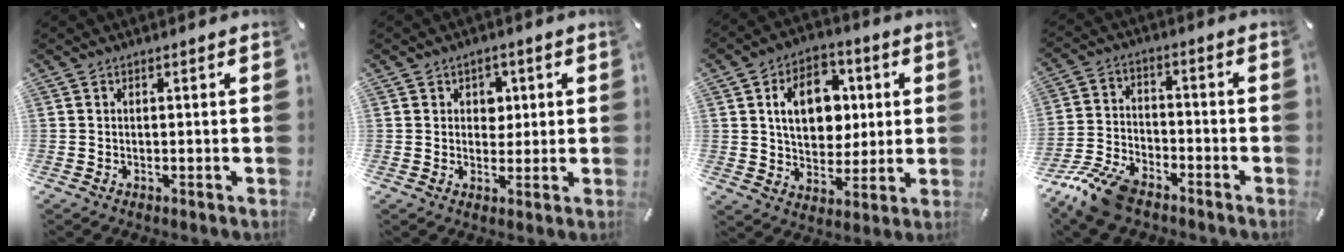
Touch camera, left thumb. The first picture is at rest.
{"total": 4.1, "force": [1.0, 3.6, 1.6], "torque": [-0.009, -0.004, 0.010]}
{"total": 13.5, "force": [2.8, 10.1, 8.6], "torque": [-0.123, 0.010, 0.051]}
{"total": 12.4, "force": [-9.0, 6.5, 5.5], "torque": [-0.103, 0.057, -0.167]}